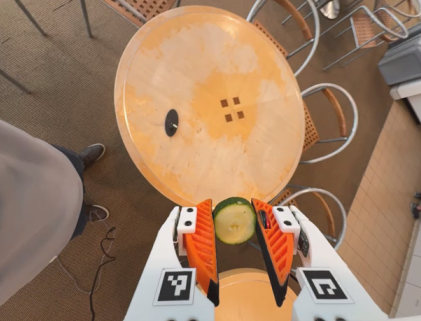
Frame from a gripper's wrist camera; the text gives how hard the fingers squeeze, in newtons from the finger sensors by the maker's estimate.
{"total": 9.2, "left": 9.1, "right": 9.3}